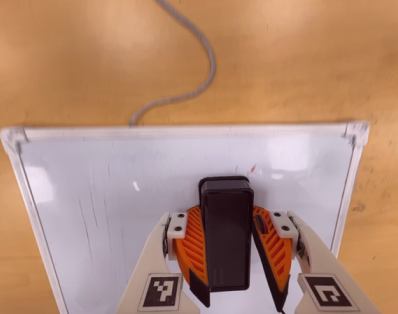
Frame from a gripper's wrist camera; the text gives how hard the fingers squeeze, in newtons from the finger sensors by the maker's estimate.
{"total": 13.6, "left": 16.1, "right": 11.2}